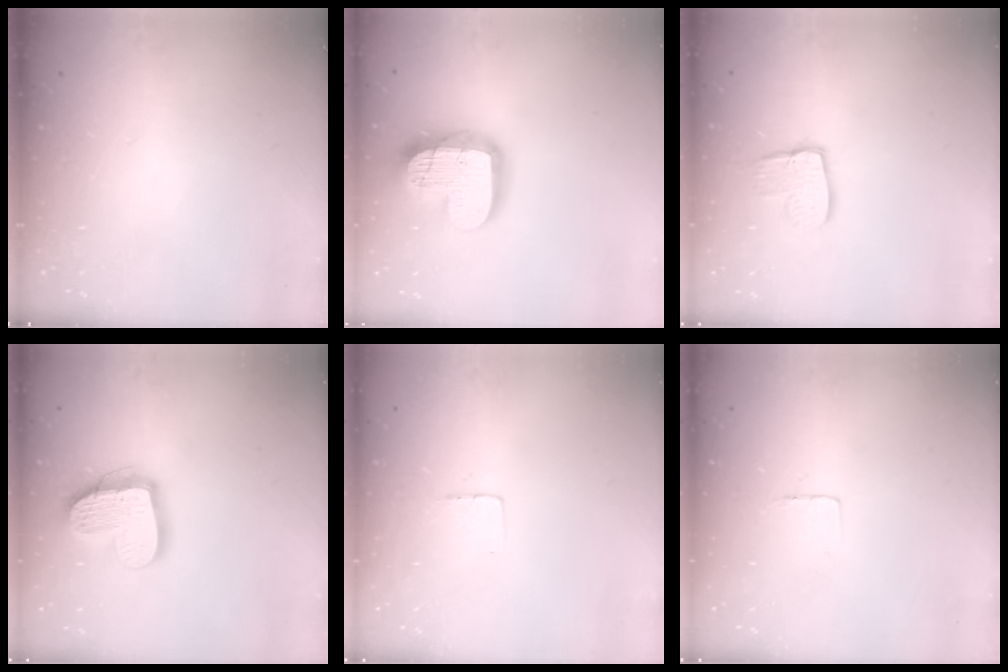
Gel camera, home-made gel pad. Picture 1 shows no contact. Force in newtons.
{"total": 16.9, "press": 16.9, "slide": 1.3}
{"total": 9.5, "press": 9.4, "slide": 0.8}
{"total": 16.9, "press": 16.8, "slide": 1.6}
{"total": 3.0, "press": 3.0, "slide": 0.2}
{"total": 3.0, "press": 3.0, "slide": 0.1}